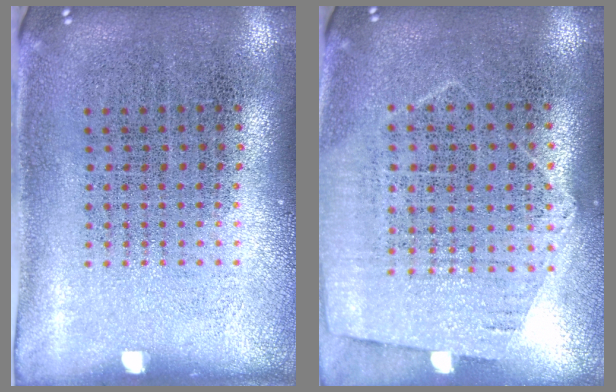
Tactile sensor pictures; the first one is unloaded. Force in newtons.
{"total": 1.2, "press": 1.1, "slide": 0.6}